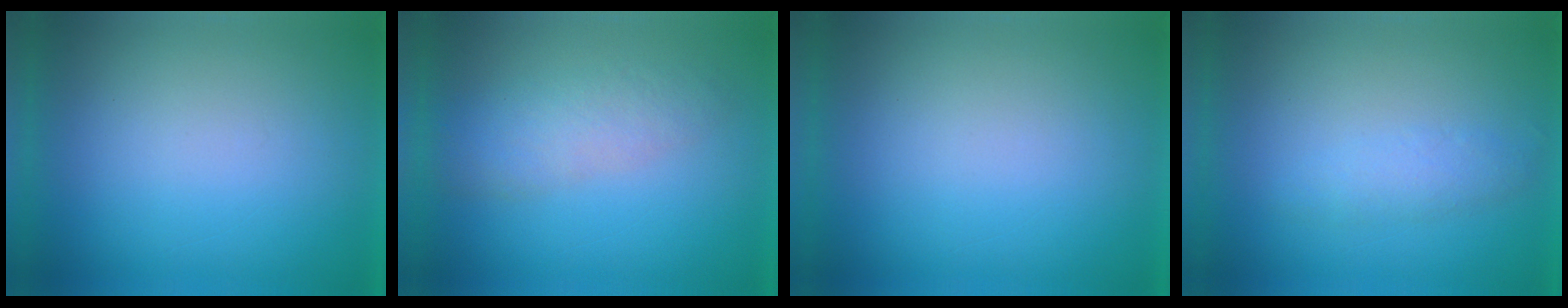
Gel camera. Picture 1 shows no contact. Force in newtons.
{"total": 3.4}
{"total": 0.0}
{"total": 2.5}